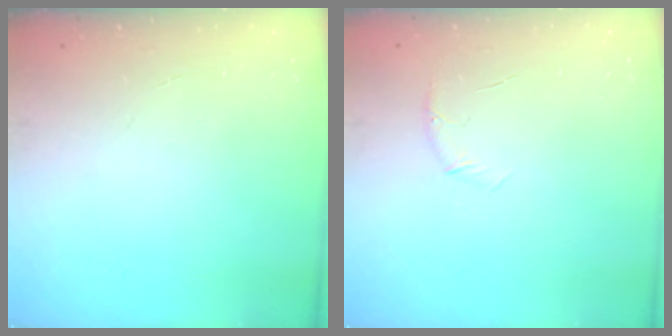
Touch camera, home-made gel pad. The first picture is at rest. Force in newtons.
{"total": 5.2, "press": 5.0, "slide": 1.5}